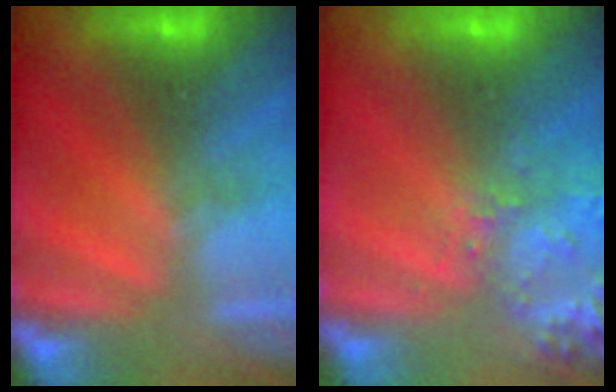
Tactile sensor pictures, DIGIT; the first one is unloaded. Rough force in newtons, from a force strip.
{"total": 2.7}